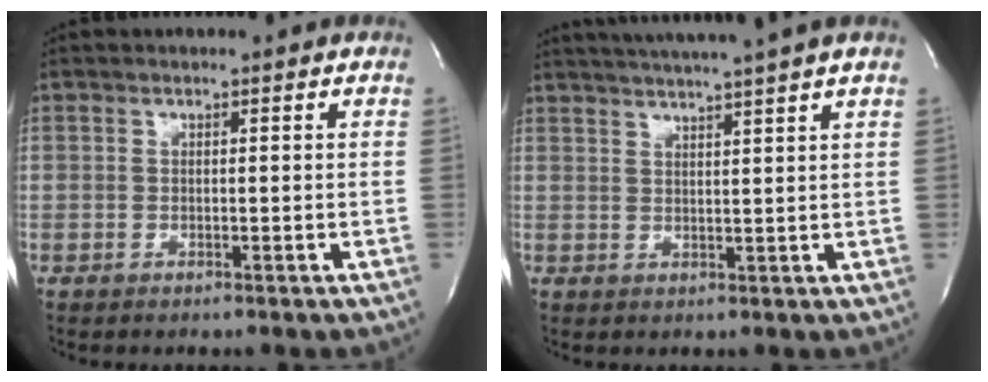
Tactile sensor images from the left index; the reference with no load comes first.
{"total": 10.1, "force": [8.7, -1.6, 5.0], "torque": [-0.083, 0.013, 0.117]}